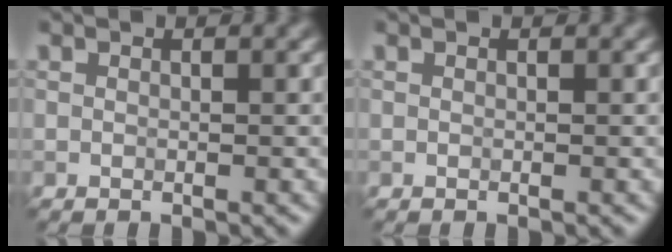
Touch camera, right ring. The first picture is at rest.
{"total": 0.0}